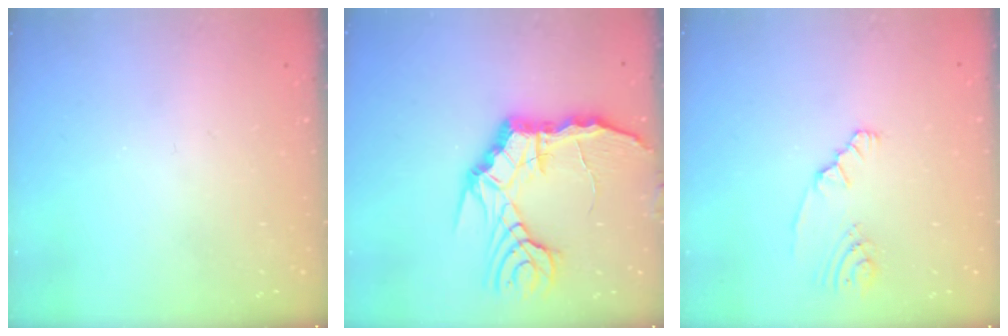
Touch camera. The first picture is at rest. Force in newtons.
{"total": 13.5, "press": 13.4, "slide": 1.7}
{"total": 2.7, "press": 2.5, "slide": 1.0}